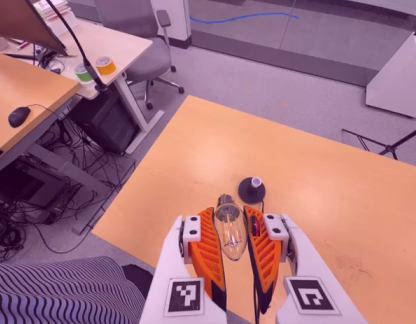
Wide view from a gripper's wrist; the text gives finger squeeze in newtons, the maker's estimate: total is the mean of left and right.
{"total": 23.0, "left": 26.3, "right": 19.6}